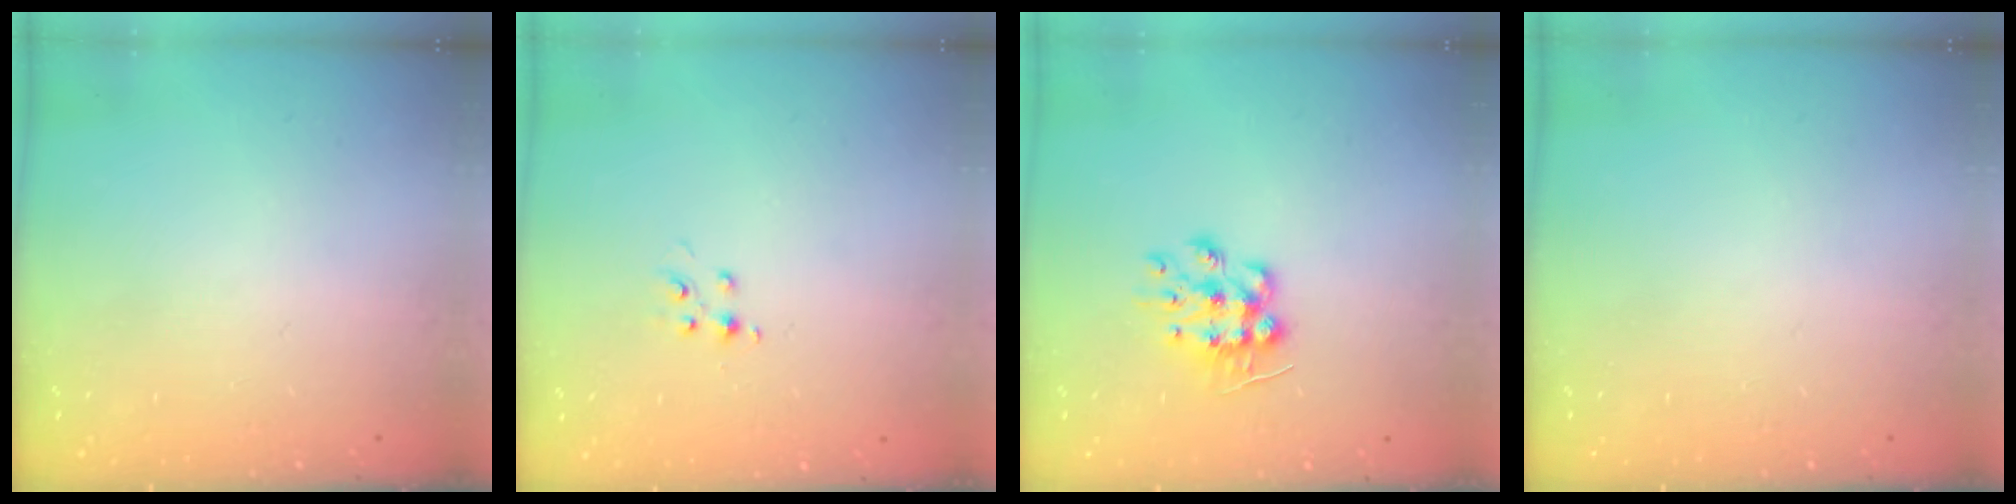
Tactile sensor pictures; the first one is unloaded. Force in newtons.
{"total": 4.3, "press": 4.3, "slide": 0.4}
{"total": 9.3, "press": 9.3, "slide": 0.1}
{"total": 0.0}